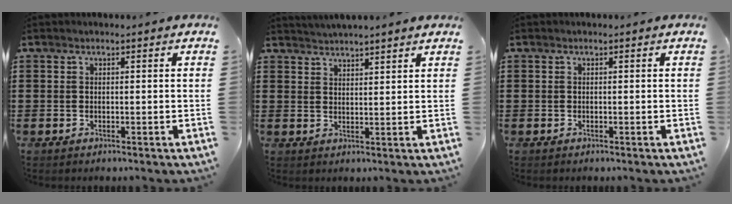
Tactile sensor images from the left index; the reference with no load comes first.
{"total": 2.4, "force": [2.4, -0.4, -0.2], "torque": [-0.003, -0.007, 0.045]}
{"total": 0.0}